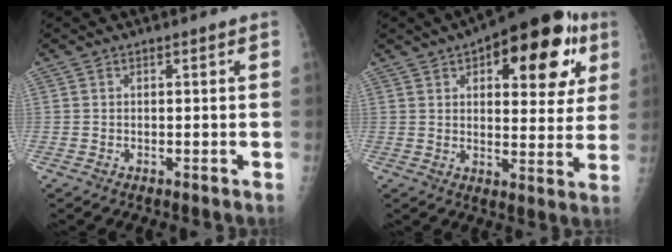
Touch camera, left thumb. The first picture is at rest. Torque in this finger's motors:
{"motor_torque": [0.20, 0.55, 0.16, -0.11, 0.23]}